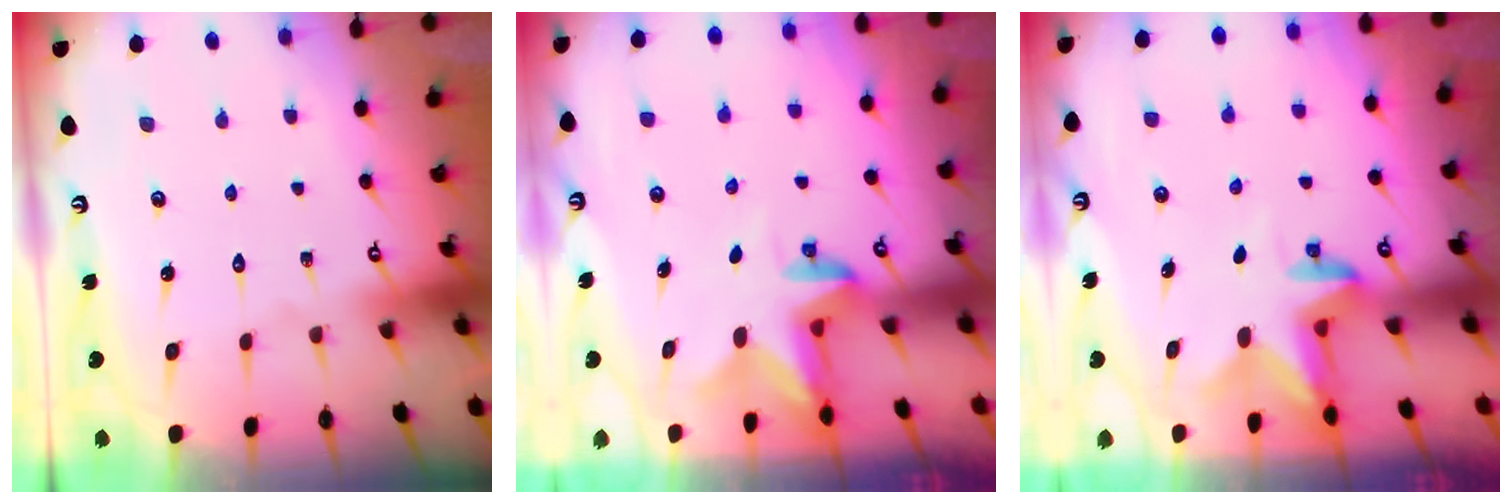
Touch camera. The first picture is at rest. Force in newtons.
{"total": 2.8, "press": 2.7, "slide": 0.5}
{"total": 2.7, "press": 2.7, "slide": 0.5}